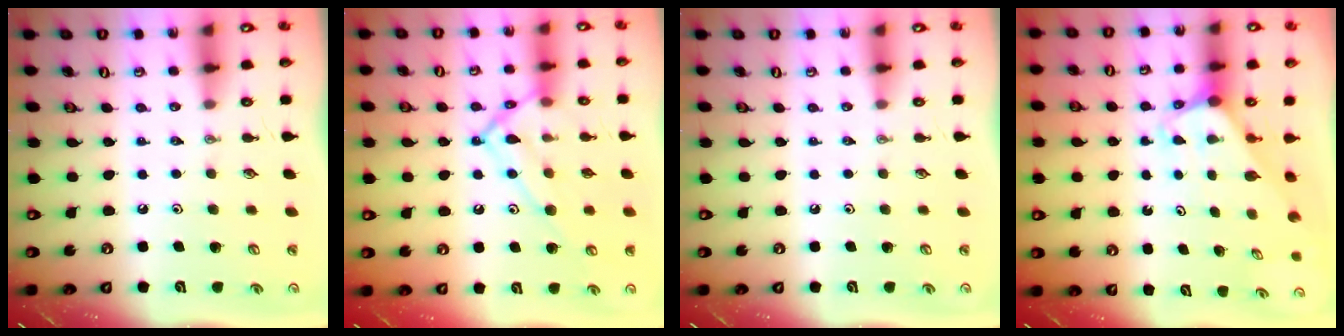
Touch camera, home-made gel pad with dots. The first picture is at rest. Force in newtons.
{"total": 14.4, "press": 14.3, "slide": 1.1}
{"total": 0.0}
{"total": 2.2, "press": 2.2, "slide": 0.2}